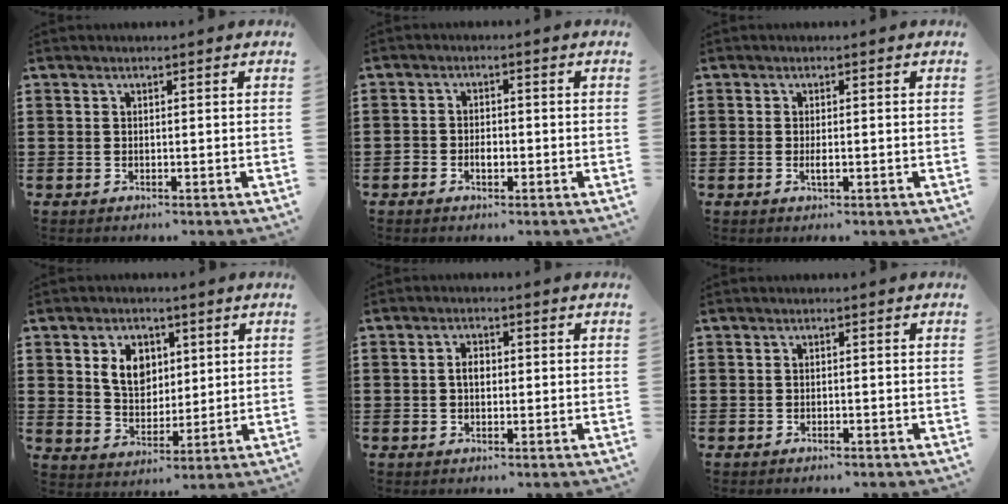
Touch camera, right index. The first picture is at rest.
{"total": 2.2, "force": [-0.8, 1.4, 1.5], "torque": [-0.030, 0.003, -0.016]}
{"total": 1.6, "force": [-0.4, 0.4, 1.5], "torque": [-0.035, -0.004, -0.009]}
{"total": 6.5, "force": [2.2, 5.0, 3.5], "torque": [-0.073, 0.011, 0.034]}
{"total": 2.2, "force": [0.0, 1.3, 1.8], "torque": [-0.035, 0.005, -0.001]}
{"total": 0.7, "force": [-0.6, 0.2, 0.2], "torque": [-0.005, 0.000, -0.013]}